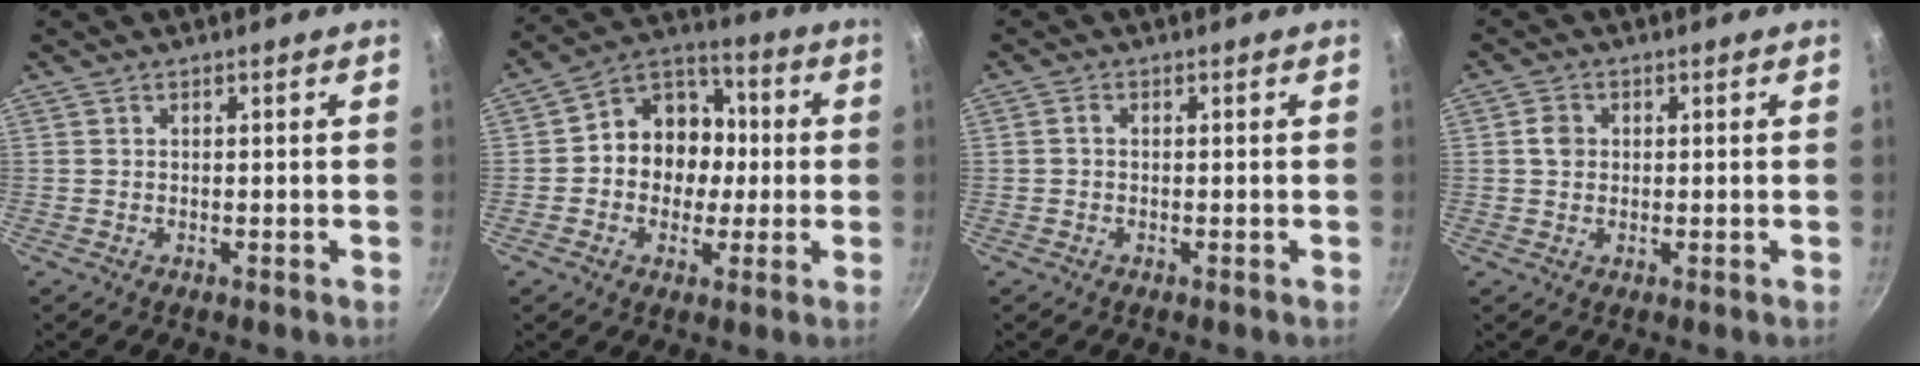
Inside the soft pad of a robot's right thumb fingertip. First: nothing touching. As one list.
[{"total": 12.9, "force": [-0.3, 11.1, 6.7], "torque": [-0.052, 0.031, -0.025]}, {"total": 1.1, "force": [-0.1, 0.8, 0.7], "torque": [-0.011, 0.007, -0.003]}, {"total": 2.9, "force": [0.4, 2.5, 1.4], "torque": [-0.015, 0.005, 0.002]}]